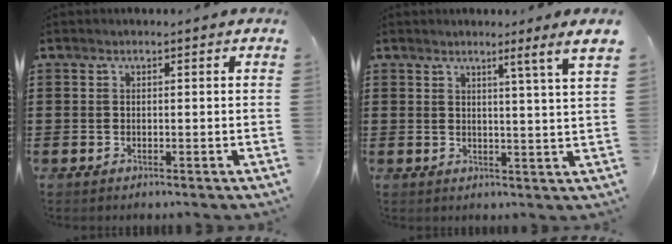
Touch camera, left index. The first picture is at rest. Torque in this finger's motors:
{"motor_torque": [0.34, -0.31, 0.27, 0.02]}